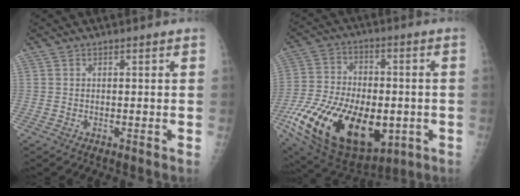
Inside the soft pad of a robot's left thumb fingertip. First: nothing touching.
{"total": 29.3, "force": [-8.7, 16.7, 22.4], "torque": [-0.438, -0.024, -0.127]}